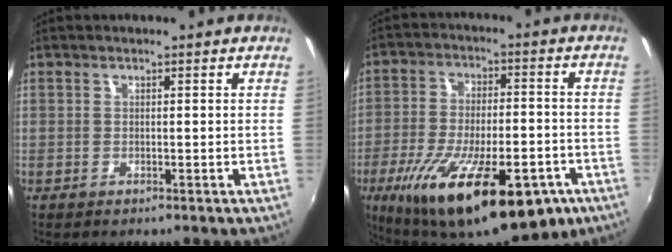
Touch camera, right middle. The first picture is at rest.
{"total": 25.6, "force": [-13.4, 9.9, 19.5], "torque": [-0.350, -0.054, -0.193]}